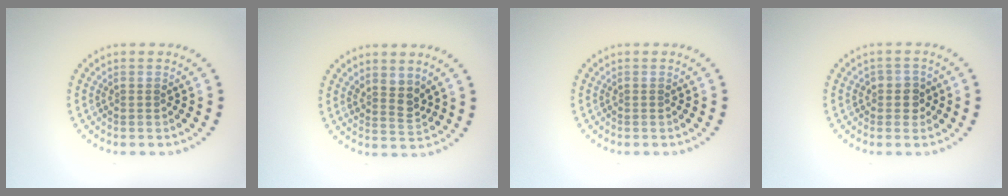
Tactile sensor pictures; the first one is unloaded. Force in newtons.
{"total": 2.1, "press": 1.6, "slide": 1.4}
{"total": 0.0}
{"total": 1.9, "press": 1.7, "slide": 0.9}